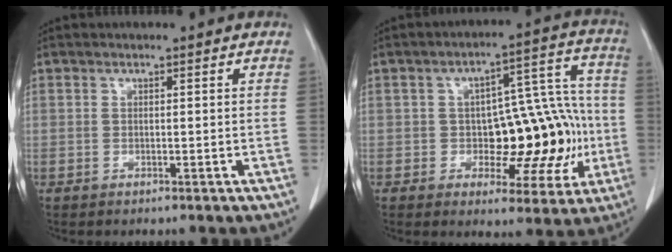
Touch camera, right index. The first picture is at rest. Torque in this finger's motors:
{"motor_torque": [0.64, 0.17, 0.23, 0.05]}